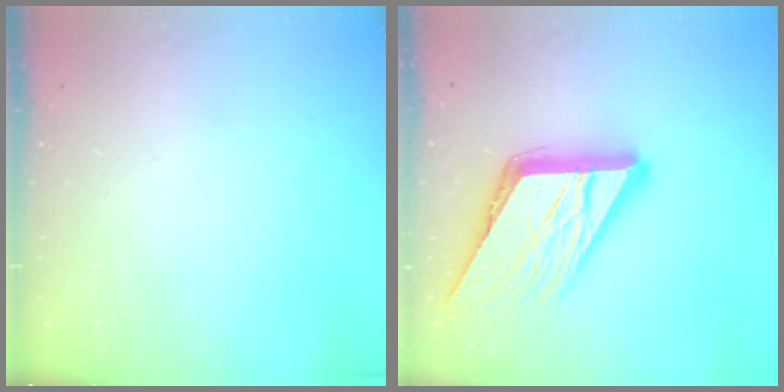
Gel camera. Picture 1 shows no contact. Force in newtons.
{"total": 18.6, "press": 18.5, "slide": 2.0}